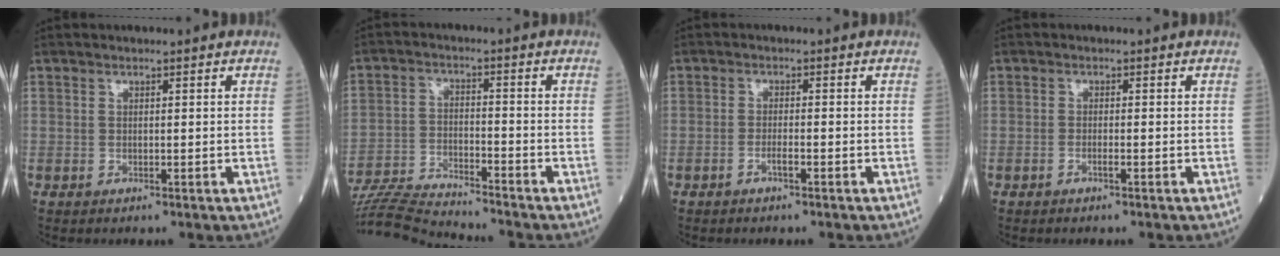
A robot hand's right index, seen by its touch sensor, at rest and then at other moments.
{"total": 10.6, "force": [-10.5, -0.6, 1.8], "torque": [-0.033, -0.006, -0.191]}
{"total": 1.6, "force": [-1.0, 0.1, 1.2], "torque": [-0.024, 0.001, -0.020]}
{"total": 0.9, "force": [-0.6, 0.0, 0.7], "torque": [-0.016, 0.001, -0.012]}